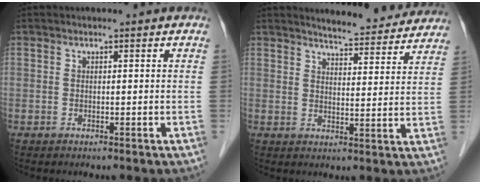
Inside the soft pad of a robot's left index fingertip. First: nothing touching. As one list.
[{"total": 11.7, "force": [11.2, 1.8, 3.2], "torque": [-0.031, -0.018, 0.126]}]